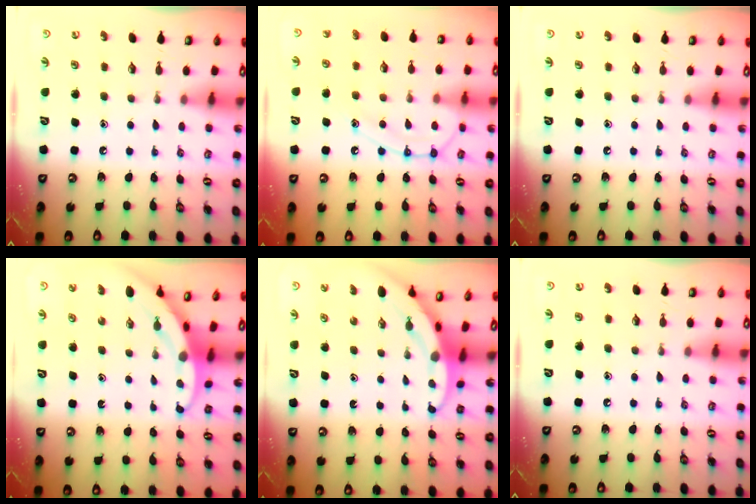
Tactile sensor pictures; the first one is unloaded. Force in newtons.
{"total": 13.4, "press": 13.4, "slide": 1.1}
{"total": 0.0}
{"total": 3.3, "press": 3.3, "slide": 0.3}
{"total": 3.2, "press": 3.2, "slide": 0.2}
{"total": 0.0}